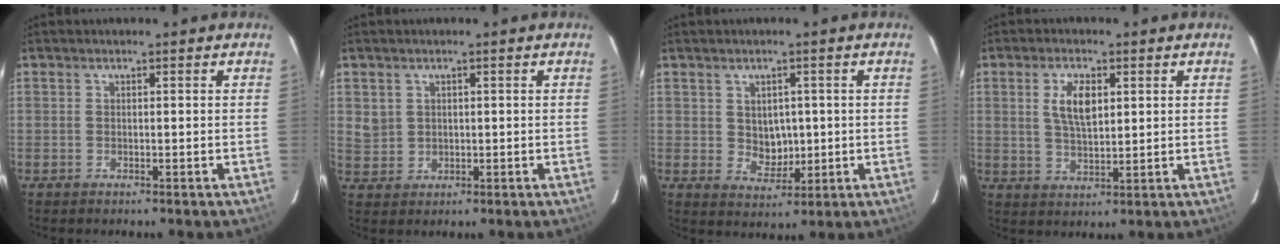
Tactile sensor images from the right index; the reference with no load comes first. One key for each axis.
{"total": 3.3, "fx": 1.0, "fy": 3.1, "fz": 0.7, "tx": -0.009, "ty": 0.008, "tz": 0.027}
{"total": 4.8, "fx": 0.6, "fy": 4.1, "fz": 2.4, "tx": -0.039, "ty": 0.001, "tz": 0.020}
{"total": 6.2, "fx": 1.9, "fy": 2.8, "fz": 5.2, "tx": -0.097, "ty": 0.005, "tz": 0.038}